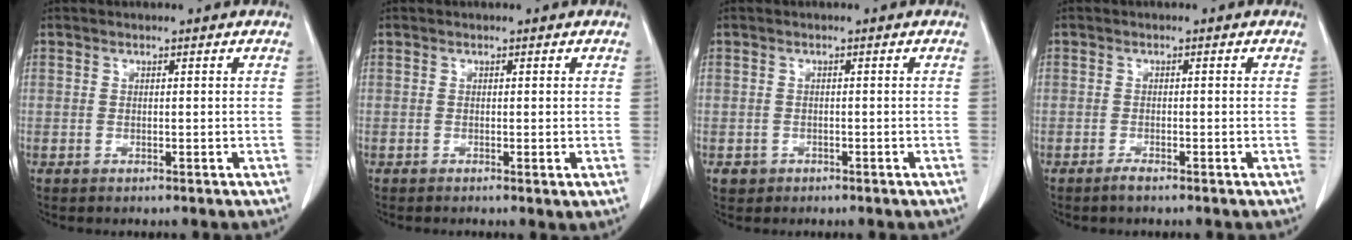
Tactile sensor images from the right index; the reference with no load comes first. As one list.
[{"total": 0.9, "force": [-0.2, 0.1, 0.9], "torque": [-0.014, -0.002, -0.003]}, {"total": 1.5, "force": [-0.7, 1.3, 0.0], "torque": [0.000, 0.005, -0.009]}, {"total": 1.2, "force": [-1.0, 0.0, 0.7], "torque": [-0.016, -0.002, -0.019]}]